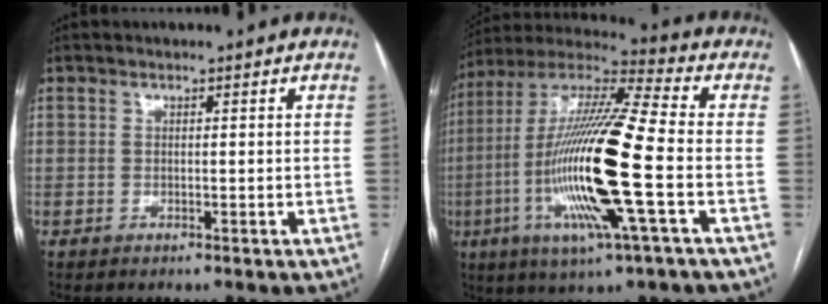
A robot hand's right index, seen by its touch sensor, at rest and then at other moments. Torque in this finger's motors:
{"motor_torque": [2.14, 0.00, 1.05, 0.21]}